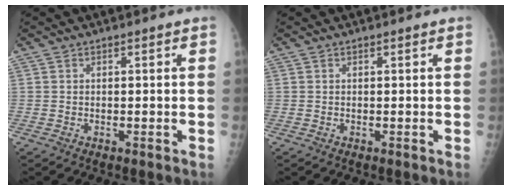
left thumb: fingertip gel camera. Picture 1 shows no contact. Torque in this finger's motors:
{"motor_torque": [0.00, 0.00, 0.00, 0.00, 0.00]}